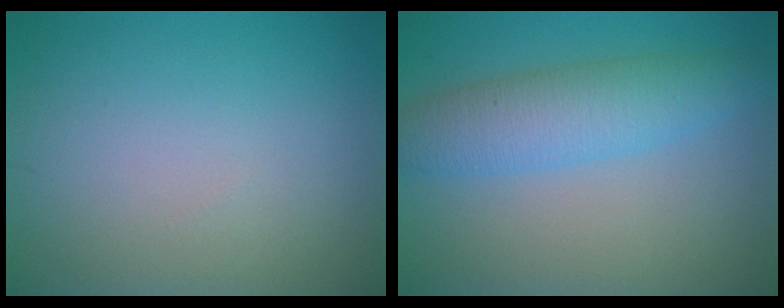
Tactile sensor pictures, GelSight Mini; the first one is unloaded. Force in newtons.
{"total": 5.0, "press": 5.0, "slide": 0.1}